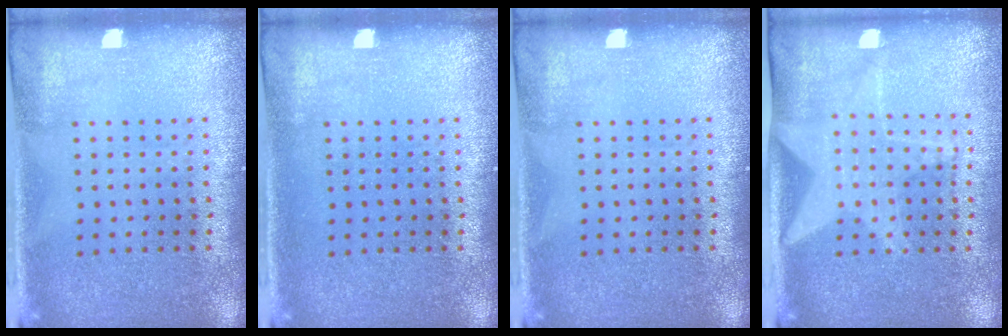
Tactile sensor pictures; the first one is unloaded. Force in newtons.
{"total": 0.0}
{"total": 0.0}
{"total": 1.4, "press": 1.4, "slide": 0.2}